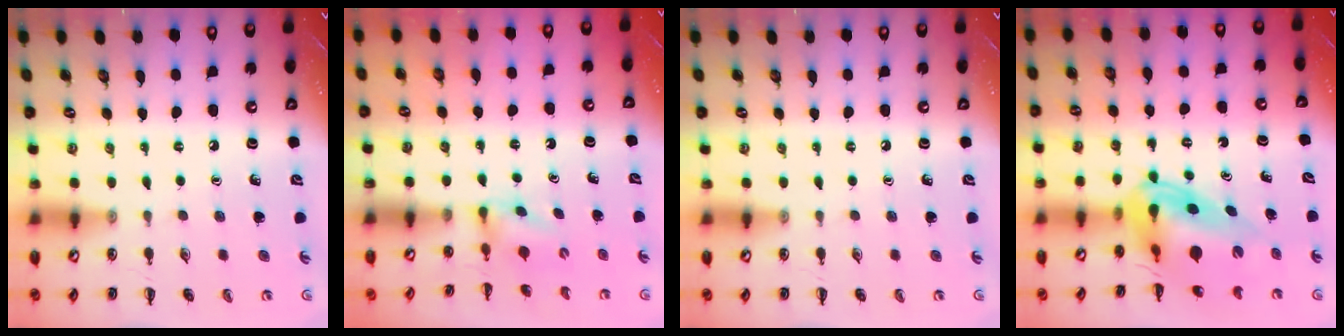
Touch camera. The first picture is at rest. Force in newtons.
{"total": 3.6, "press": 3.3, "slide": 1.3}
{"total": 0.0}
{"total": 12.1, "press": 11.6, "slide": 3.5}